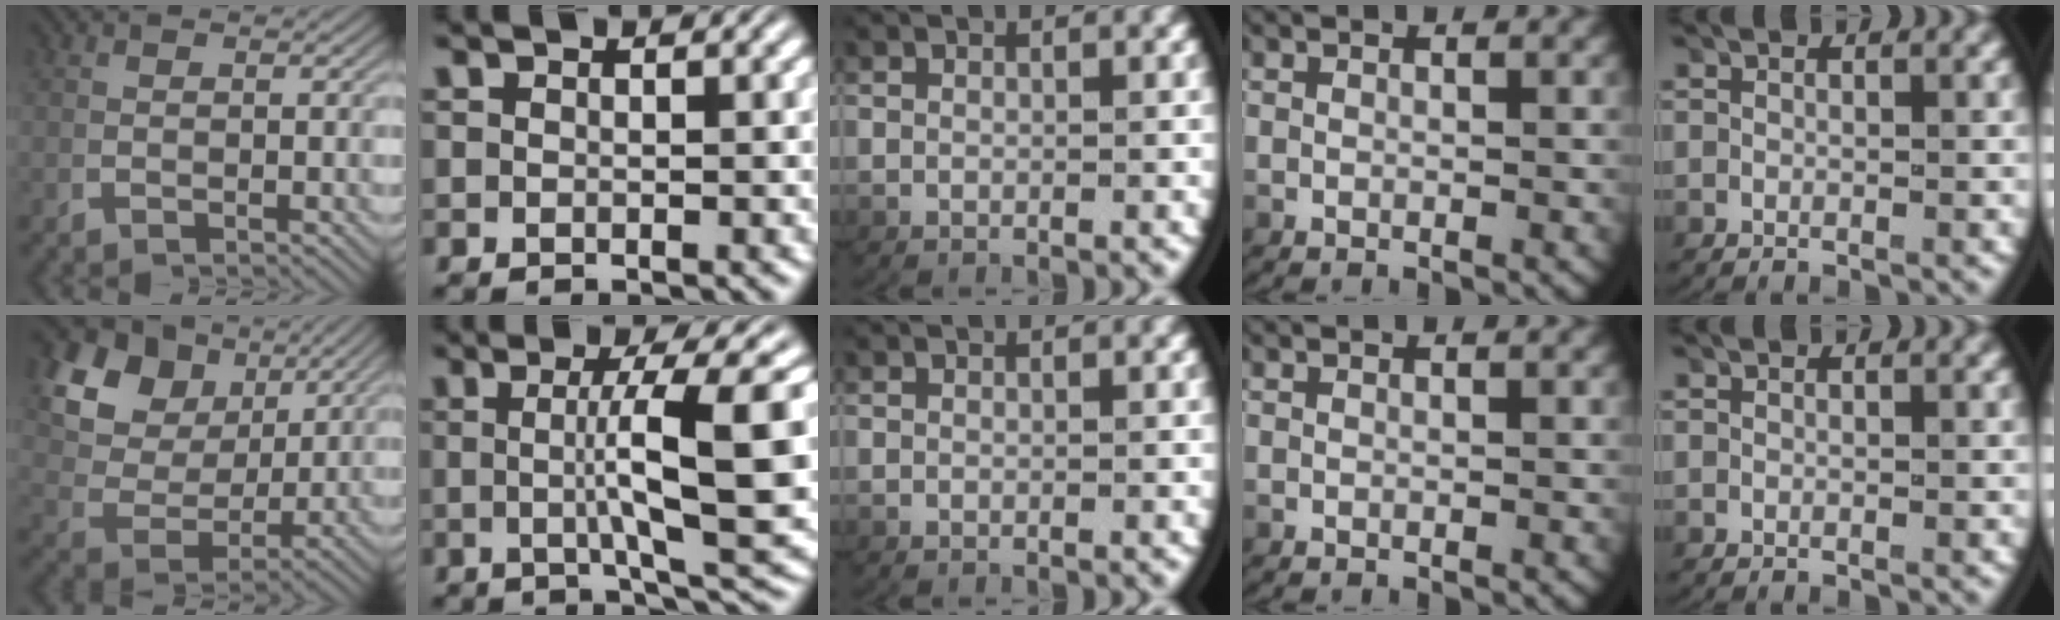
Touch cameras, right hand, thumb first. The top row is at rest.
{"thumb": {"total": 12.2, "force": [3.6, 8.9, 7.4], "torque": [-0.161, -0.008, 0.061]}, "index": {"total": 8.7, "force": [0.4, 0.4, 8.6], "torque": [-0.107, 0.005, 0.010]}}